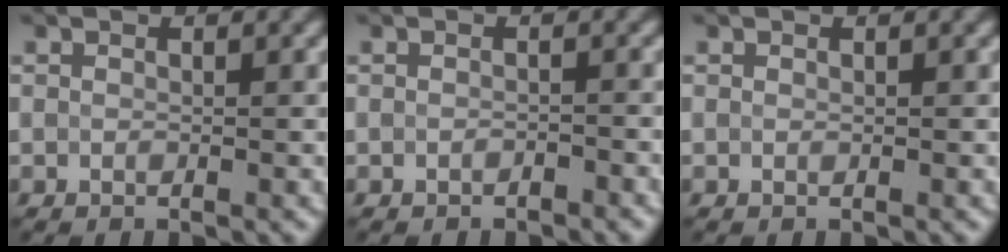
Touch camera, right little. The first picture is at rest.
{"total": 0.7, "force": [-0.5, 0.3, 0.3], "torque": [-0.005, -0.001, -0.008]}
{"total": 0.0}